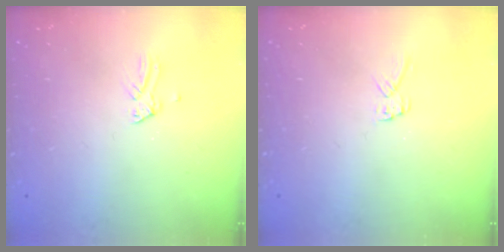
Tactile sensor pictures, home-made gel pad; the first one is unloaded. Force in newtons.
{"total": 4.6, "press": 4.6, "slide": 0.5}